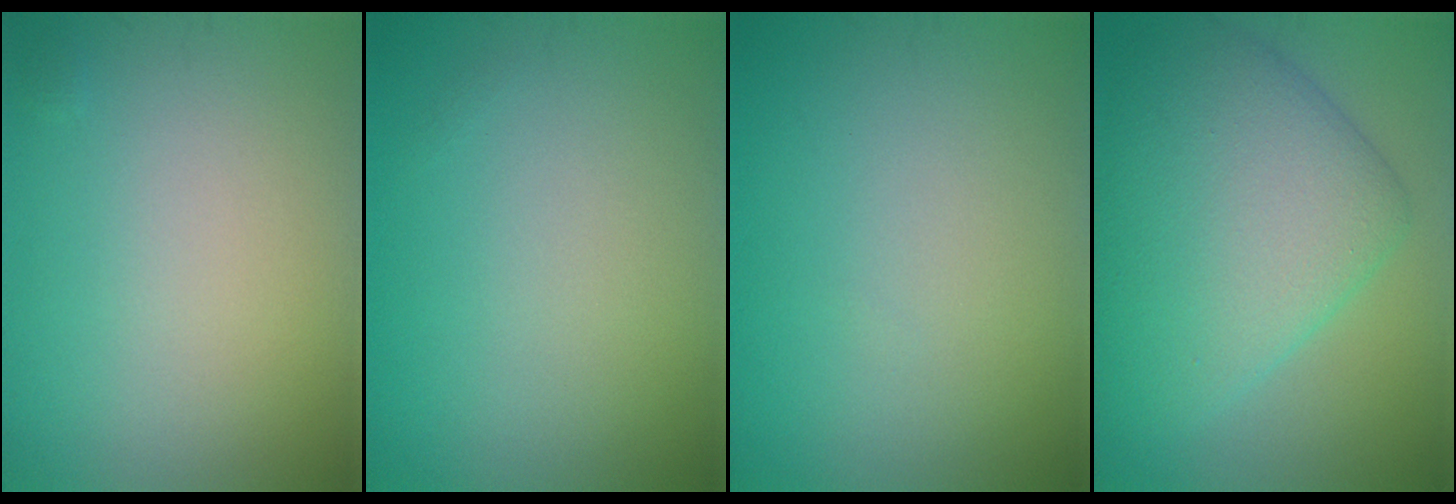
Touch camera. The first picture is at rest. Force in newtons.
{"total": 0.0}
{"total": 0.0}
{"total": 9.5, "press": 9.5, "slide": 0.1}